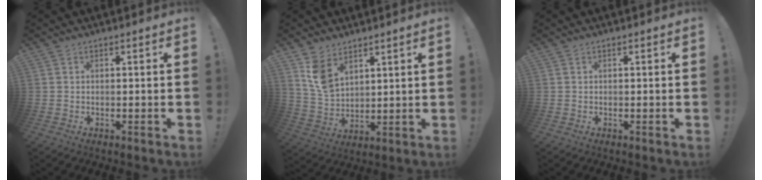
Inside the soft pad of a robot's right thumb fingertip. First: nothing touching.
{"total": 8.9, "force": [5.7, 5.5, 3.9], "torque": [-0.067, -0.031, 0.115]}
{"total": 0.0}